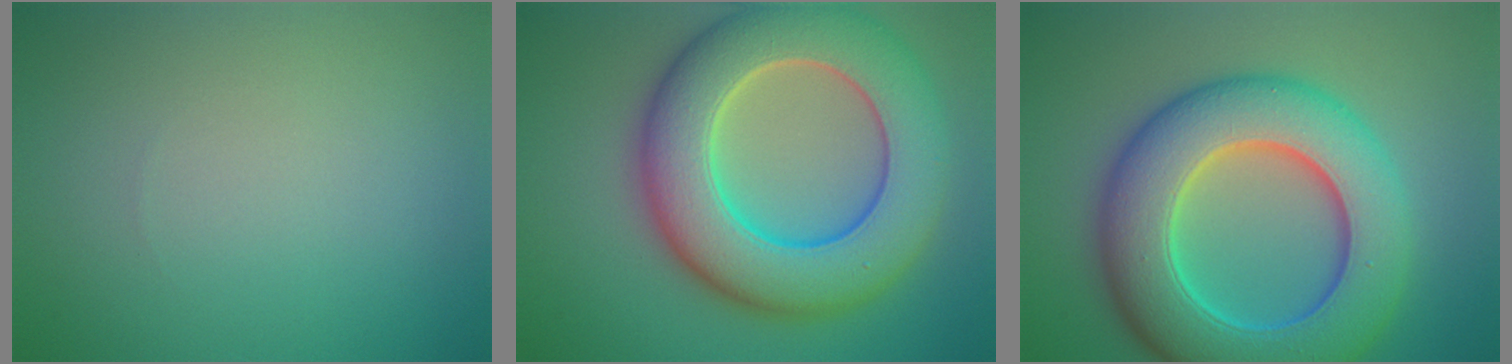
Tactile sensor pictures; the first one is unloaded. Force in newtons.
{"total": 12.0, "press": 12.0, "slide": 0.6}
{"total": 12.1, "press": 12.1, "slide": 0.1}